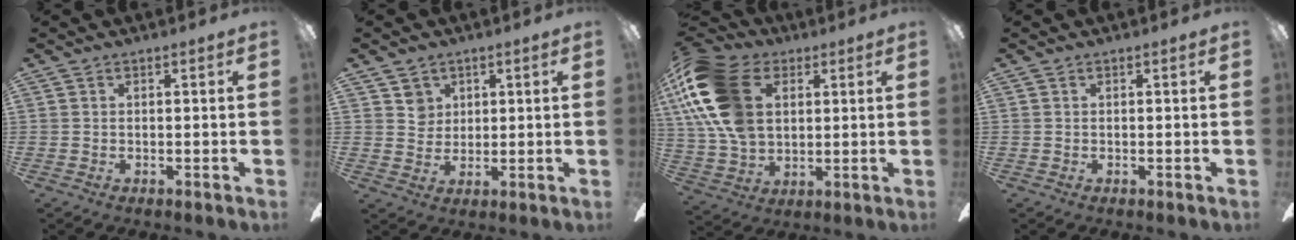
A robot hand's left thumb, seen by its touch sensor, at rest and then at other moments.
{"total": 4.4, "force": [2.3, 3.7, 0.2], "torque": [0.006, -0.003, 0.039]}
{"total": 21.1, "force": [6.7, 14.1, 14.3], "torque": [-0.321, -0.008, 0.121]}
{"total": 0.0}